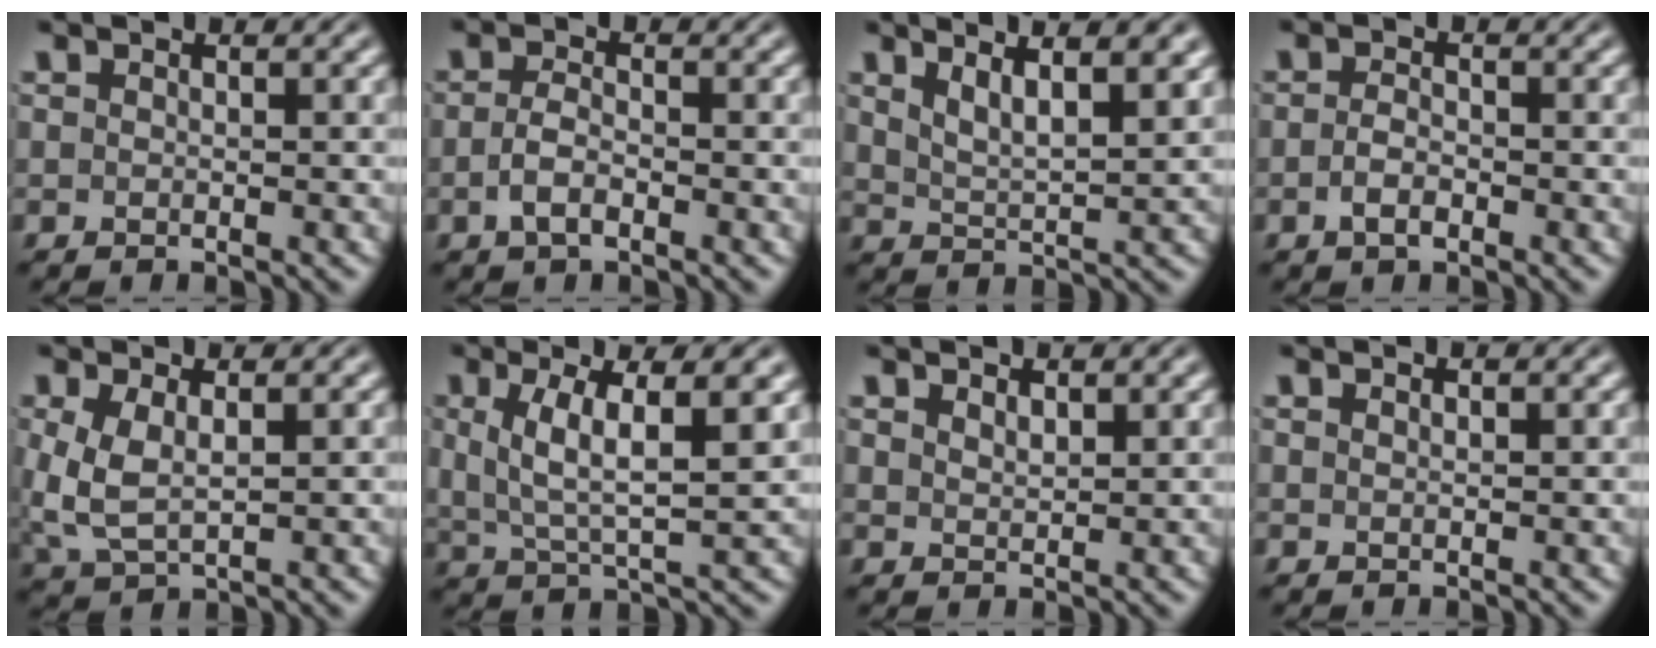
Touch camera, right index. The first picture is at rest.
{"total": 1.9, "force": [-1.2, 0.6, 1.4], "torque": [-0.032, -0.012, -0.015]}
{"total": 4.7, "force": [2.7, 1.6, 3.5], "torque": [-0.046, 0.003, 0.042]}
{"total": 1.7, "force": [-1.3, 0.3, 1.0], "torque": [-0.022, -0.012, -0.016]}
{"total": 3.9, "force": [-0.2, 2.7, 2.8], "torque": [-0.081, -0.027, 0.019]}
{"total": 5.2, "force": [1.0, 2.0, 4.7], "torque": [-0.082, -0.015, 0.031]}
{"total": 1.5, "force": [1.3, -0.8, 0.1], "torque": [0.009, -0.007, 0.035]}
{"total": 0.8, "force": [0.5, -0.6, 0.0], "torque": [0.003, -0.003, 0.012]}